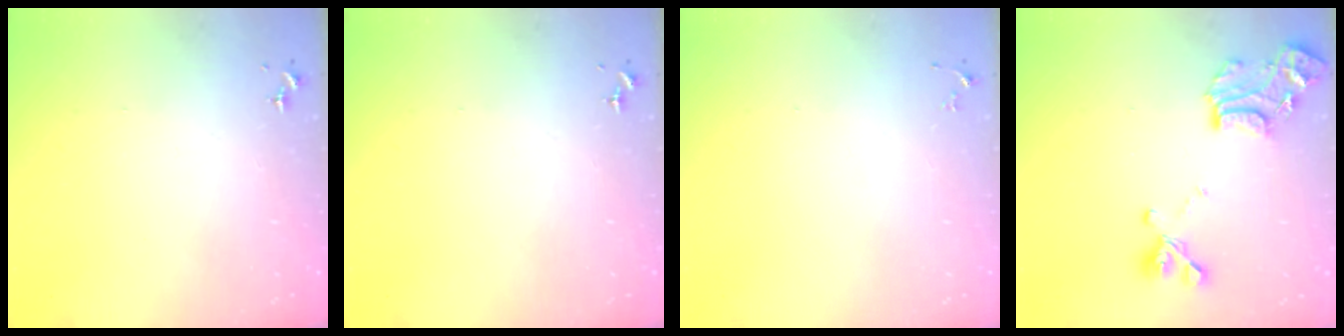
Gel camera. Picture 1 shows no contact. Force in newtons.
{"total": 0.0}
{"total": 3.3, "press": 3.3, "slide": 0.5}
{"total": 16.4, "press": 16.4, "slide": 1.4}